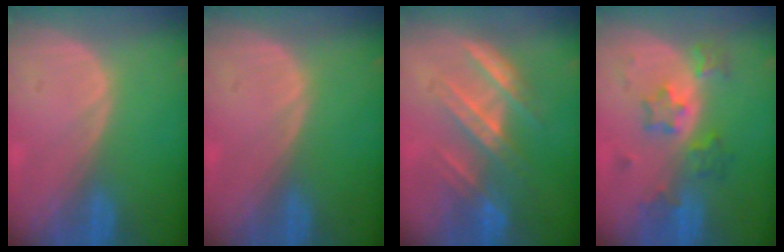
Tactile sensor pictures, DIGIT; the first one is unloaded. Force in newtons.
{"total": 0.0}
{"total": 7.1, "press": 6.8, "slide": 1.9}
{"total": 6.1, "press": 5.9, "slide": 1.7}